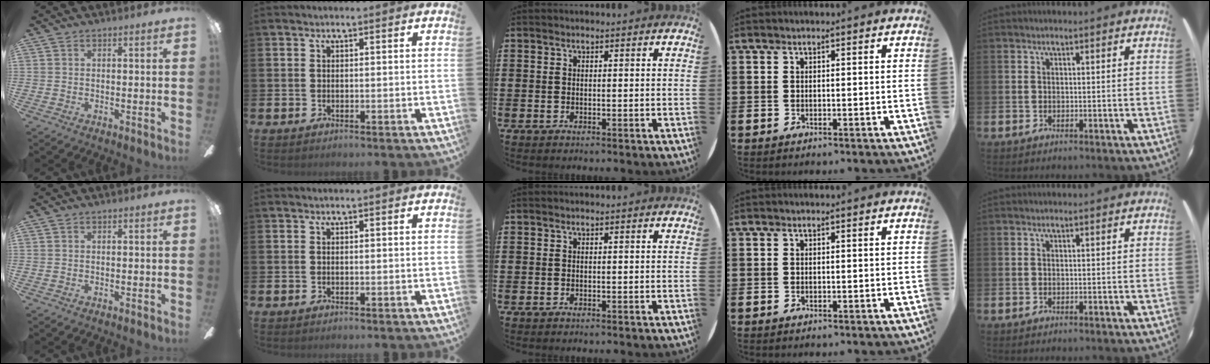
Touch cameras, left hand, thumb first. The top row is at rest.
{}